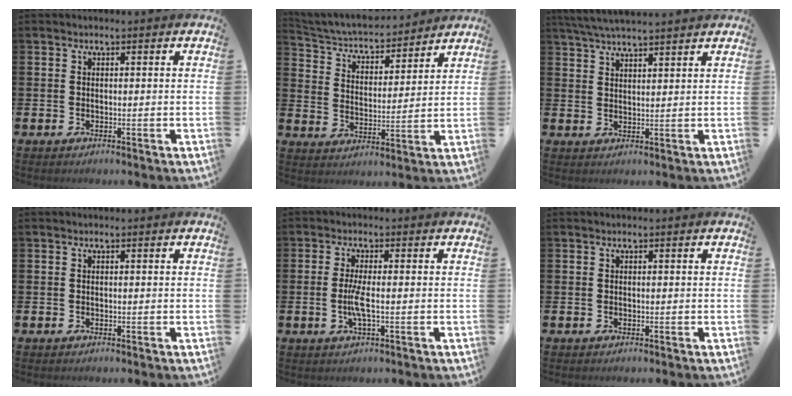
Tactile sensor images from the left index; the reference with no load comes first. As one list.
[{"total": 5.2, "force": [4.9, 1.5, 1.0], "torque": [-0.049, -0.041, 0.078]}, {"total": 4.3, "force": [4.1, -0.1, 1.1], "torque": [-0.034, -0.011, 0.076]}, {"total": 0.0}, {"total": 3.0, "force": [-0.5, 0.5, 2.9], "torque": [-0.063, -0.003, -0.012]}, {"total": 0.0}]